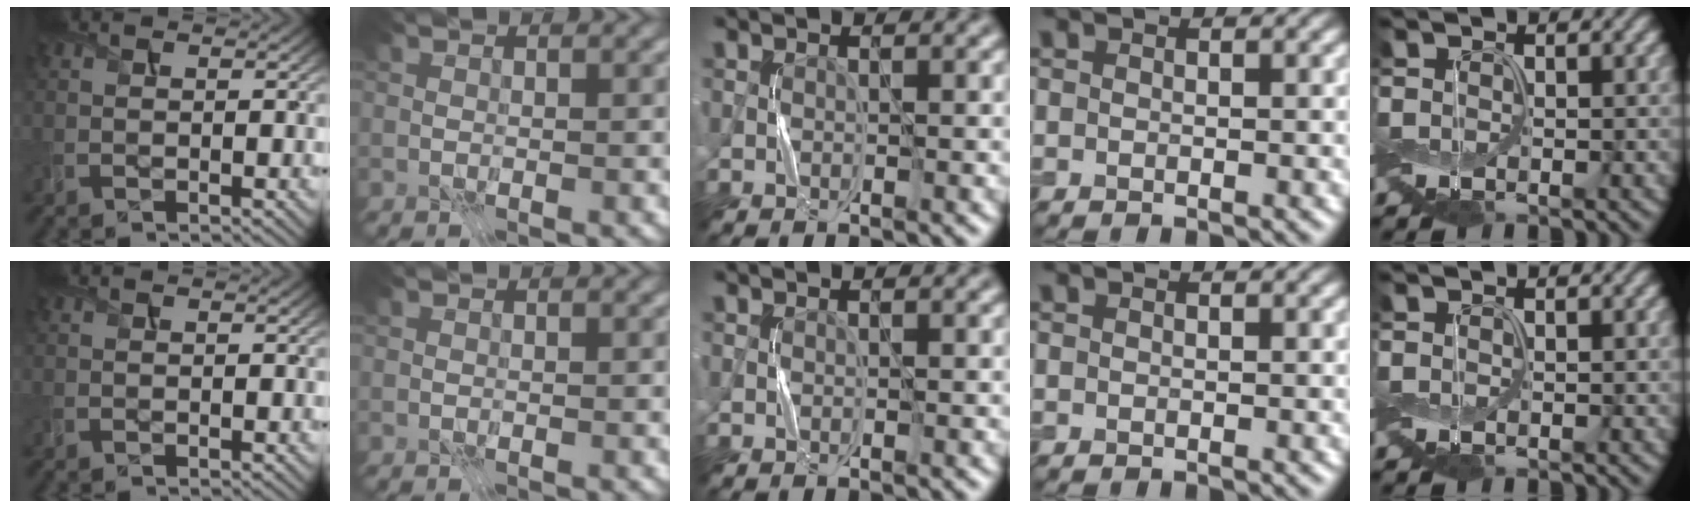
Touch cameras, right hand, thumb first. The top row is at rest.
{}